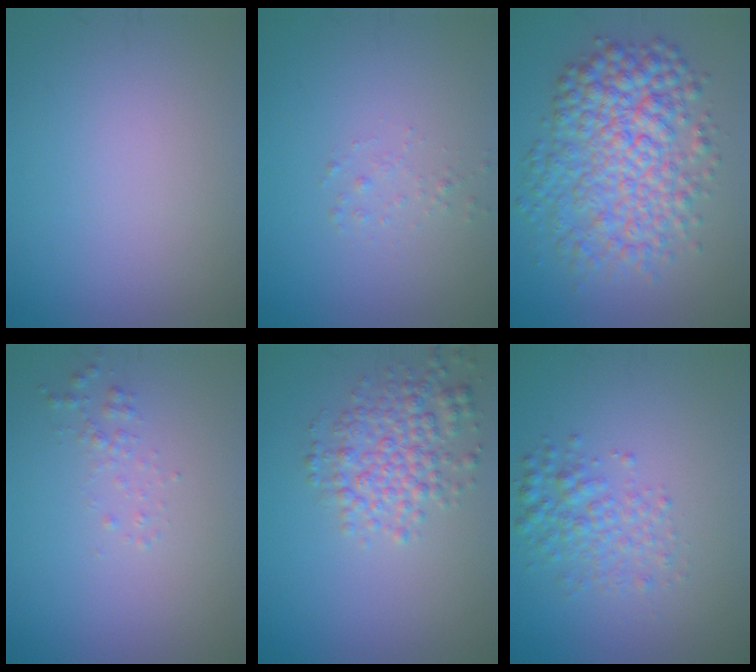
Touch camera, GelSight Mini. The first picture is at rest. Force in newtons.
{"total": 0.8, "press": 0.7, "slide": 0.1}
{"total": 8.2, "press": 8.2, "slide": 0.1}
{"total": 1.1, "press": 1.1, "slide": 0.0}
{"total": 4.2, "press": 4.2, "slide": 0.1}
{"total": 3.0, "press": 3.0, "slide": 0.1}